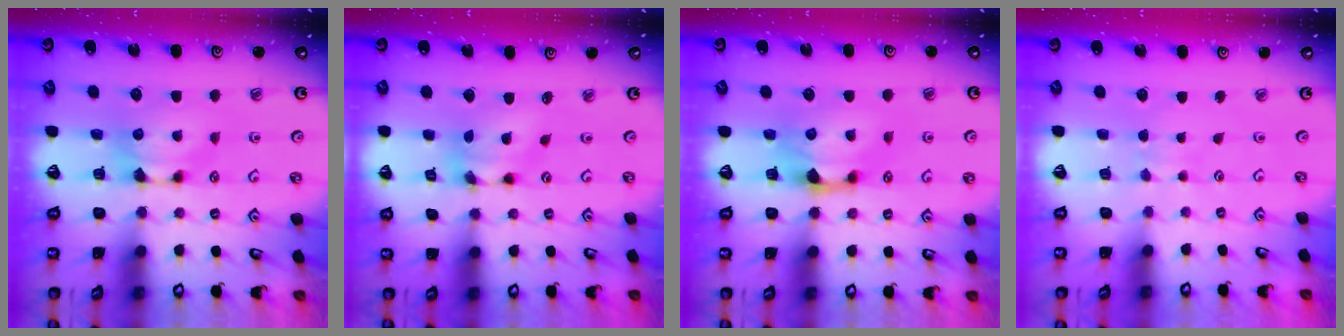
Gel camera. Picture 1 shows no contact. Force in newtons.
{"total": 4.7, "press": 4.4, "slide": 1.7}
{"total": 1.6, "press": 1.0, "slide": 1.3}
{"total": 3.3, "press": 3.3, "slide": 0.1}